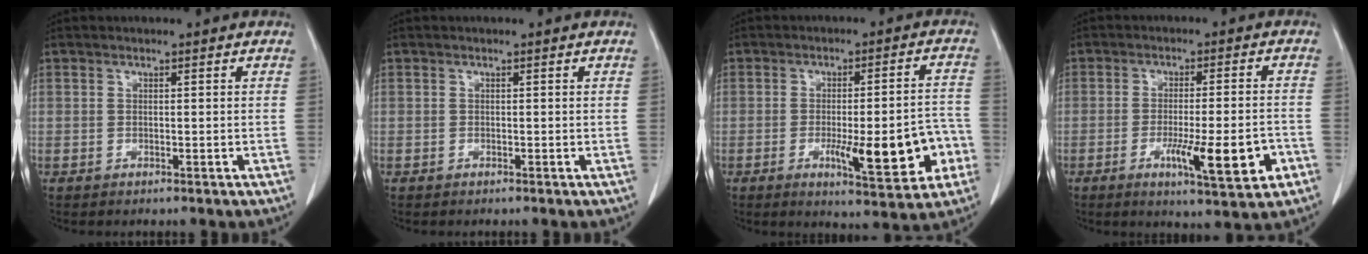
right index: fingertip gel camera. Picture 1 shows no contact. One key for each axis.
{"total": 0.0}
{"total": 12.9, "fx": -3.9, "fy": 2.8, "fz": 12.0, "tx": -0.155, "ty": 0.008, "tz": -0.044}
{"total": 10.1, "fx": -3.9, "fy": 1.1, "fz": 9.3, "tx": -0.134, "ty": -0.013, "tz": -0.053}